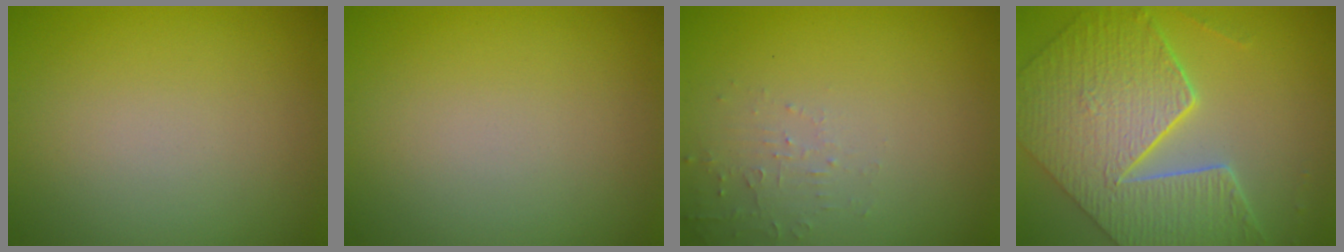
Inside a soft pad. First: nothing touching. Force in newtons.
{"total": 0.0}
{"total": 1.5, "press": 1.5, "slide": 0.3}
{"total": 9.2, "press": 6.7, "slide": 6.3}